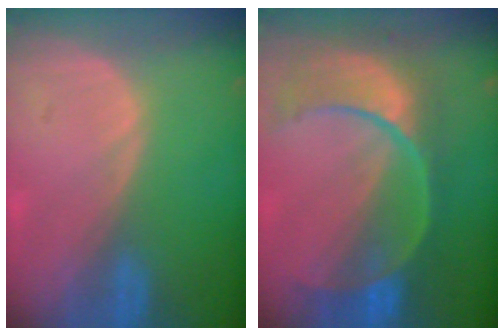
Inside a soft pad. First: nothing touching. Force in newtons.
{"total": 11.2, "press": 9.4, "slide": 6.1}